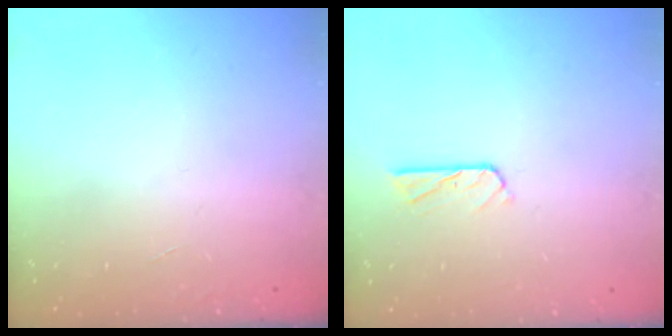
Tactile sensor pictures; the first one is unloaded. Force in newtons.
{"total": 4.6, "press": 4.6, "slide": 0.6}